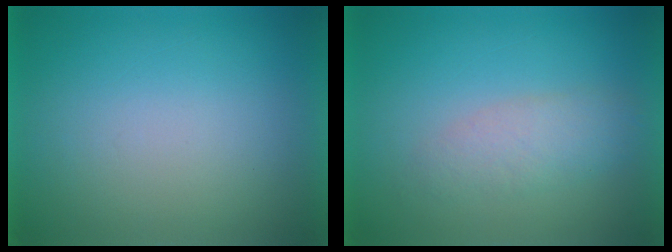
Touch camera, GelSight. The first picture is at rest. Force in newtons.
{"total": 2.9}